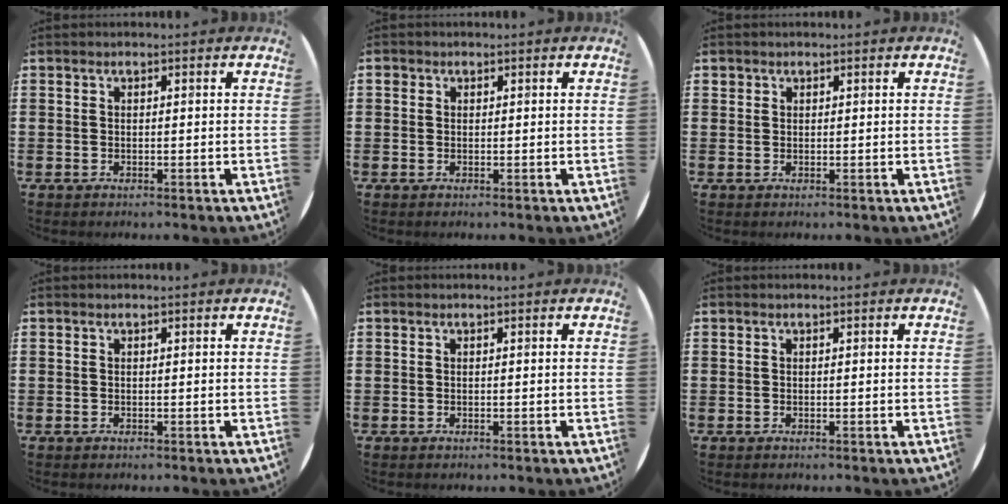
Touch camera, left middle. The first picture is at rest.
{"total": 0.6, "force": [0.2, 0.5, 0.0], "torque": [0.001, 0.006, 0.004]}
{"total": 0.6, "force": [0.4, 0.4, -0.1], "torque": [0.002, 0.004, 0.008]}
{"total": 0.0}
{"total": 0.0}
{"total": 0.0}